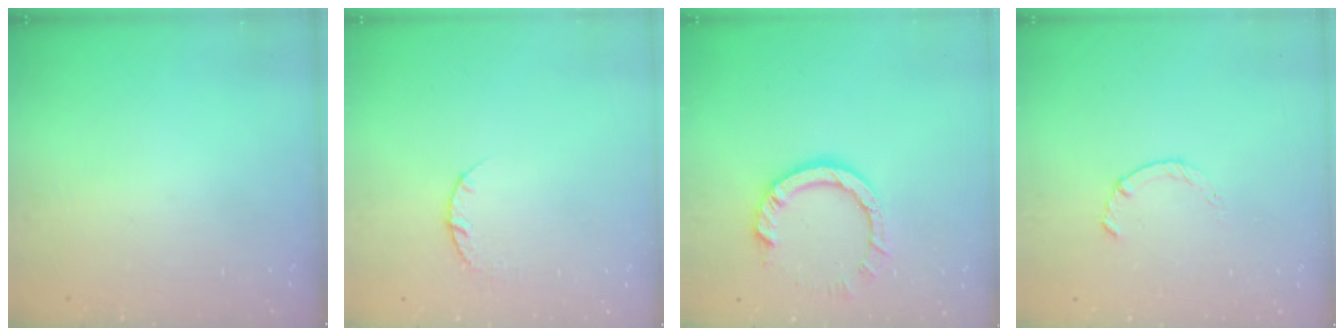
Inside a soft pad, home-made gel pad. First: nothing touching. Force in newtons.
{"total": 3.7, "press": 3.7, "slide": 0.6}
{"total": 9.3, "press": 9.3, "slide": 1.0}
{"total": 2.2, "press": 2.2, "slide": 0.4}